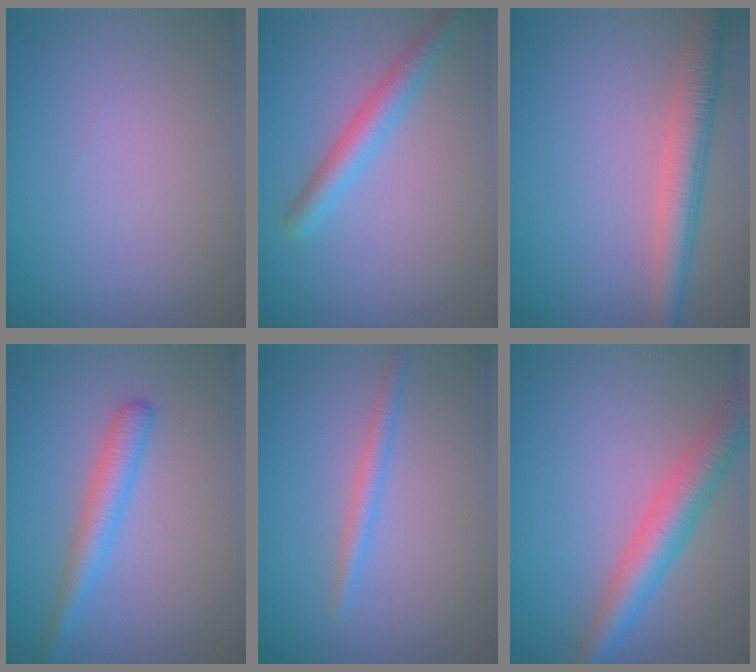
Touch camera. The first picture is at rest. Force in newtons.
{"total": 2.9, "press": 2.9, "slide": 0.2}
{"total": 4.1, "press": 4.1, "slide": 0.1}
{"total": 2.8, "press": 2.8, "slide": 0.0}
{"total": 1.6, "press": 1.6, "slide": 0.0}
{"total": 5.0, "press": 5.0, "slide": 0.3}